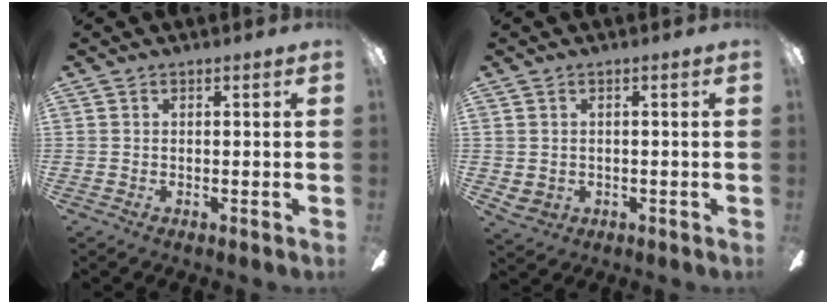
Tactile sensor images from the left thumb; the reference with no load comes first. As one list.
[{"total": 1.4, "force": [0.6, 1.3, 0.3], "torque": [-0.009, -0.003, 0.010]}]